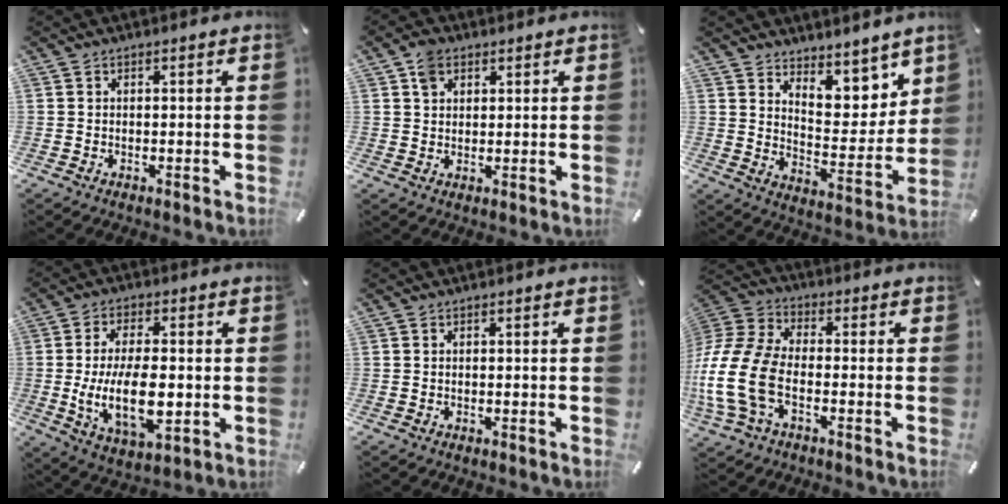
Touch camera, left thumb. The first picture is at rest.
{"total": 4.0, "force": [2.0, 2.9, 1.7], "torque": [-0.031, 0.001, 0.037]}
{"total": 9.2, "force": [7.4, 5.1, 1.9], "torque": [-0.016, -0.086, 0.133]}
{"total": 15.6, "force": [-1.3, 8.4, 13.1], "torque": [-0.250, -0.014, -0.025]}
{"total": 0.0}
{"total": 15.4, "force": [-4.7, 10.1, 10.6], "torque": [-0.244, 0.013, -0.087]}